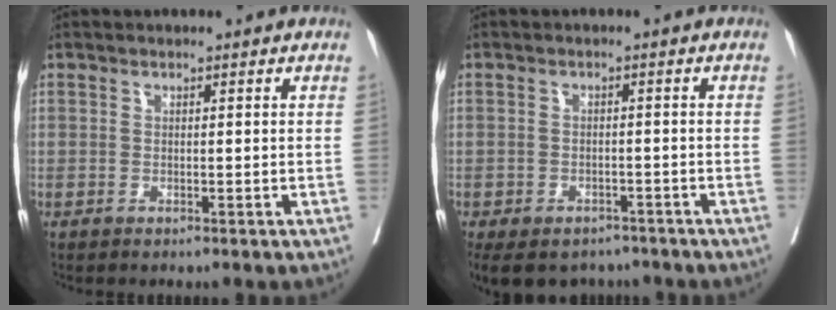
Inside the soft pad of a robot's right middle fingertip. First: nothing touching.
{"total": 10.4, "force": [-7.7, 6.0, 3.5], "torque": [-0.078, -0.002, -0.096]}